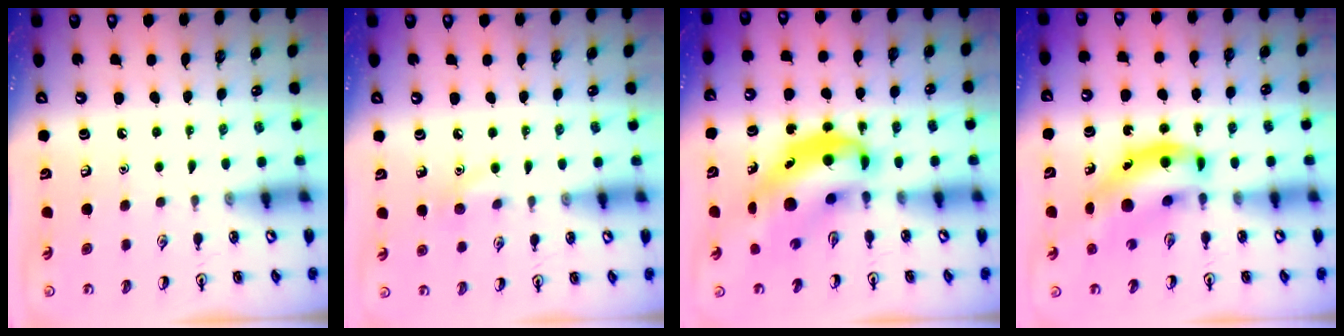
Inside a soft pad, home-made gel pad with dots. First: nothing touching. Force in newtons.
{"total": 6.3, "press": 6.1, "slide": 1.6}
{"total": 10.0, "press": 9.5, "slide": 2.9}
{"total": 12.1, "press": 11.6, "slide": 3.4}